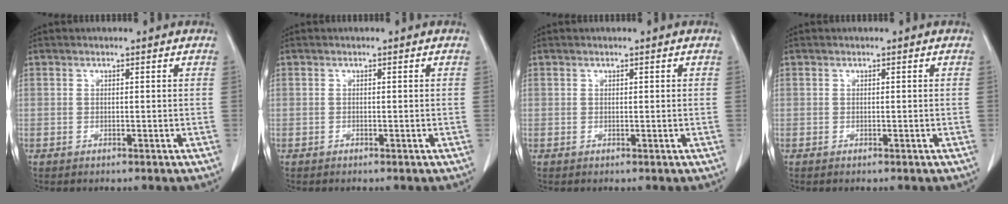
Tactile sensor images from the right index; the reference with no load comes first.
{"total": 0.0}
{"total": 0.0}
{"total": 0.0}